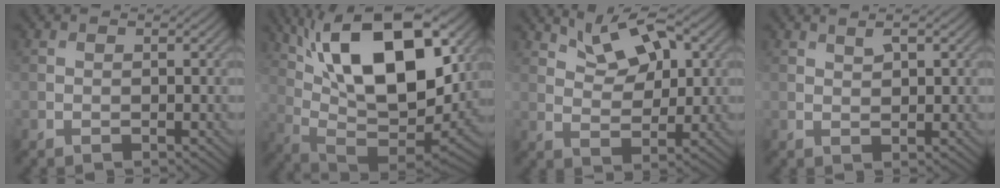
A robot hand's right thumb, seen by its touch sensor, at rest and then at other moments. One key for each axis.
{"total": 19.4, "fx": 8.0, "fy": 8.5, "fz": 15.5, "tx": -0.266, "ty": 0.028, "tz": 0.126}
{"total": 7.1, "fx": 4.0, "fy": 3.3, "fz": 4.8, "tx": -0.081, "ty": 0.001, "tz": 0.073}
{"total": 1.9, "fx": 1.2, "fy": 0.6, "fz": 1.4, "tx": -0.023, "ty": -0.005, "tz": 0.028}